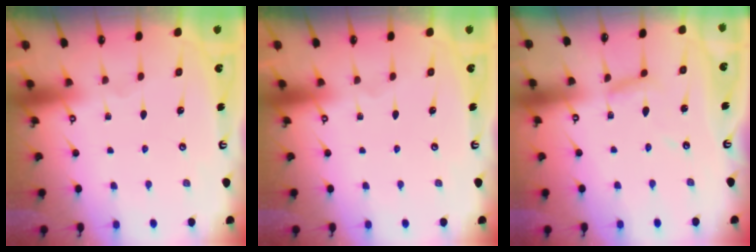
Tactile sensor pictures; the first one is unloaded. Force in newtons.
{"total": 0.0}
{"total": 6.1, "press": 6.1, "slide": 0.3}